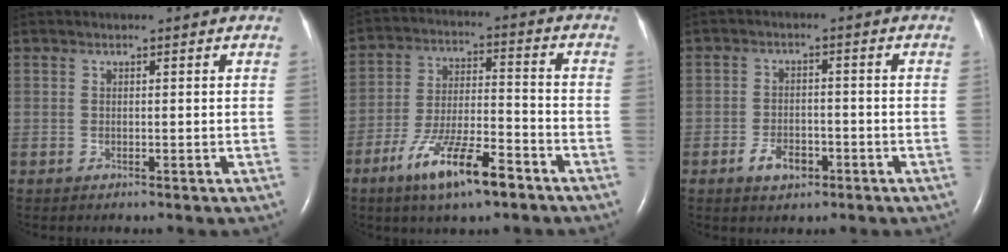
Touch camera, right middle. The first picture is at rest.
{"total": 12.1, "force": [-7.5, 2.6, 9.1], "torque": [-0.169, -0.007, -0.131]}
{"total": 4.3, "force": [-2.3, 2.5, 2.7], "torque": [-0.051, 0.003, -0.037]}